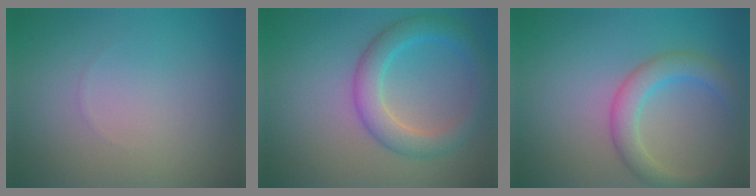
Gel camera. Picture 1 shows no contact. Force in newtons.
{"total": 4.2, "press": 4.2, "slide": 0.1}
{"total": 3.5, "press": 3.5, "slide": 0.0}